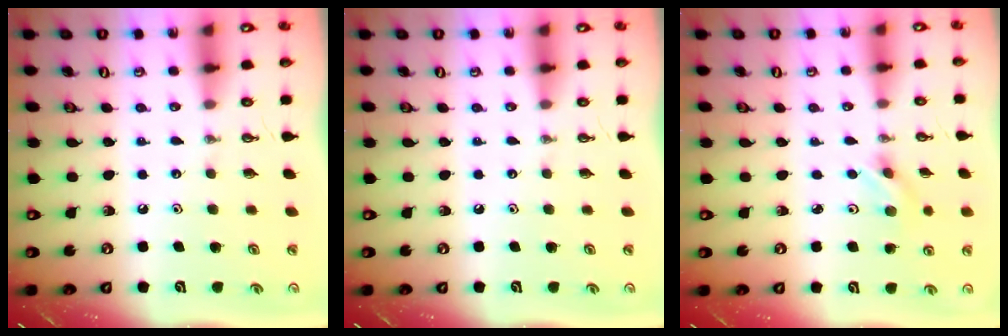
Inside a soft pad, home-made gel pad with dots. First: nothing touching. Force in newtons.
{"total": 0.0}
{"total": 2.6, "press": 2.4, "slide": 0.8}